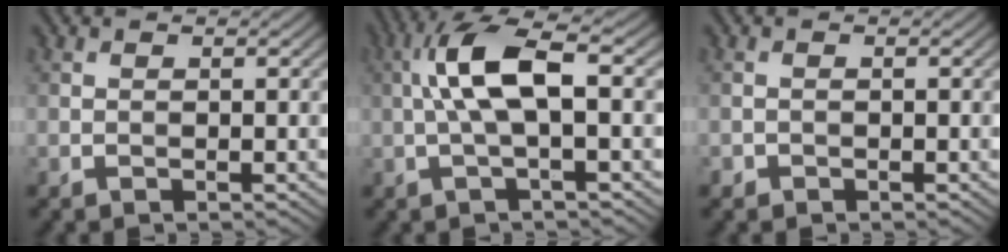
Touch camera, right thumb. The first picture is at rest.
{"total": 7.6, "force": [0.5, 1.9, 7.4], "torque": [-0.154, 0.024, 0.000]}
{"total": 0.6, "force": [-0.5, 0.3, 0.1], "torque": [-0.002, 0.000, -0.008]}